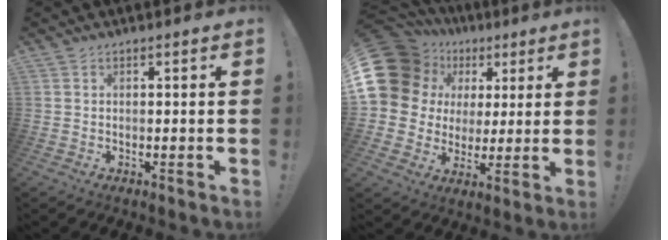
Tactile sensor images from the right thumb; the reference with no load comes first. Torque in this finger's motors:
{"motor_torque": [1.98, 3.03, 0.93, -0.58, 0.44]}